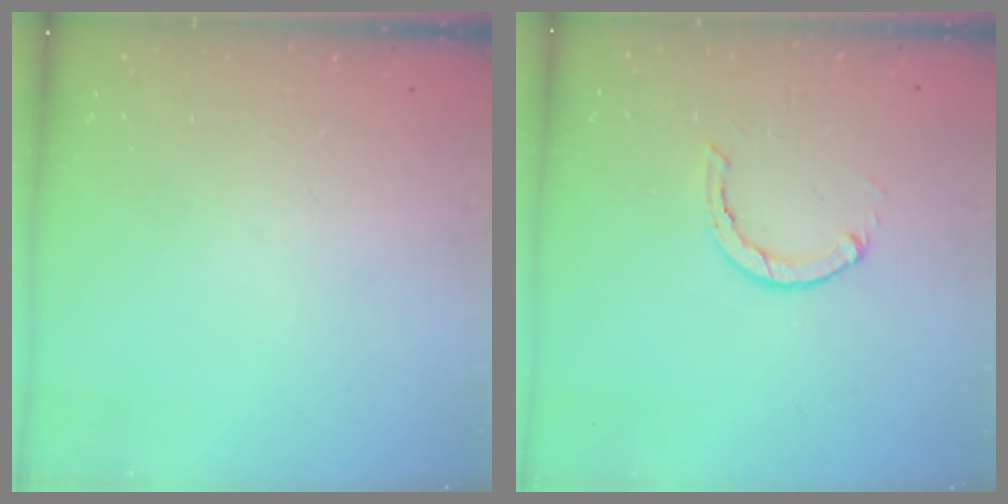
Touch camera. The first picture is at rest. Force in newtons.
{"total": 2.8, "press": 2.7, "slide": 0.4}